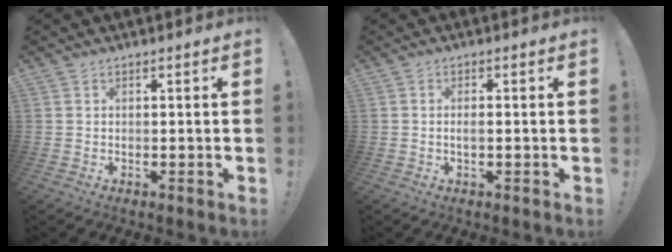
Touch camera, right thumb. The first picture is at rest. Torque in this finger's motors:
{"motor_torque": [-0.24, -0.10, 0.11, -0.05, 0.12]}